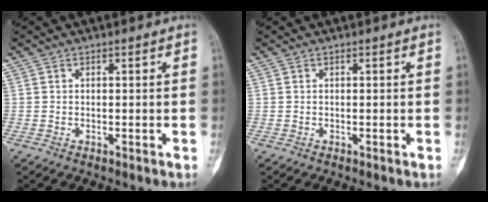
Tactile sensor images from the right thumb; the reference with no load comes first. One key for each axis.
{"total": 0.0}